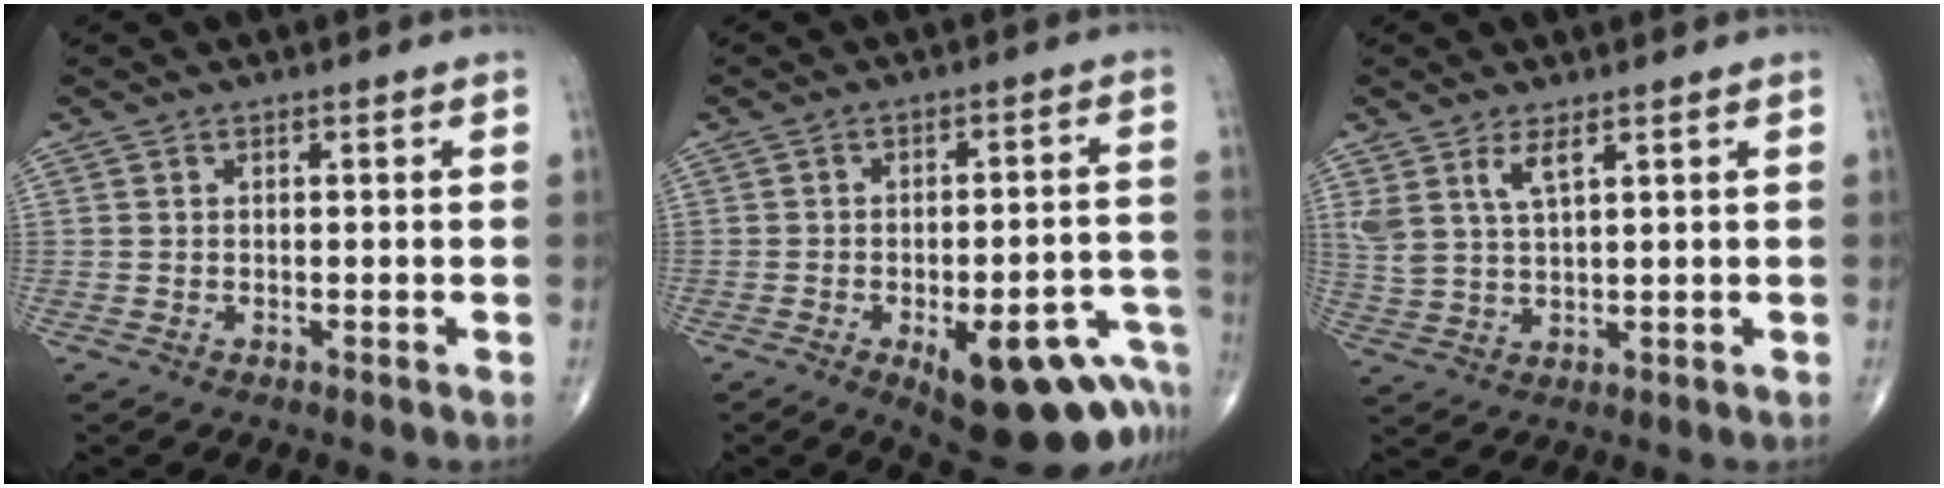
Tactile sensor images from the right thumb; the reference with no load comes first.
{"total": 18.9, "force": [-9.8, 7.4, 14.4], "torque": [-0.103, 0.060, -0.114]}
{"total": 4.9, "force": [2.8, 1.5, 3.8], "torque": [-0.084, -0.014, 0.065]}